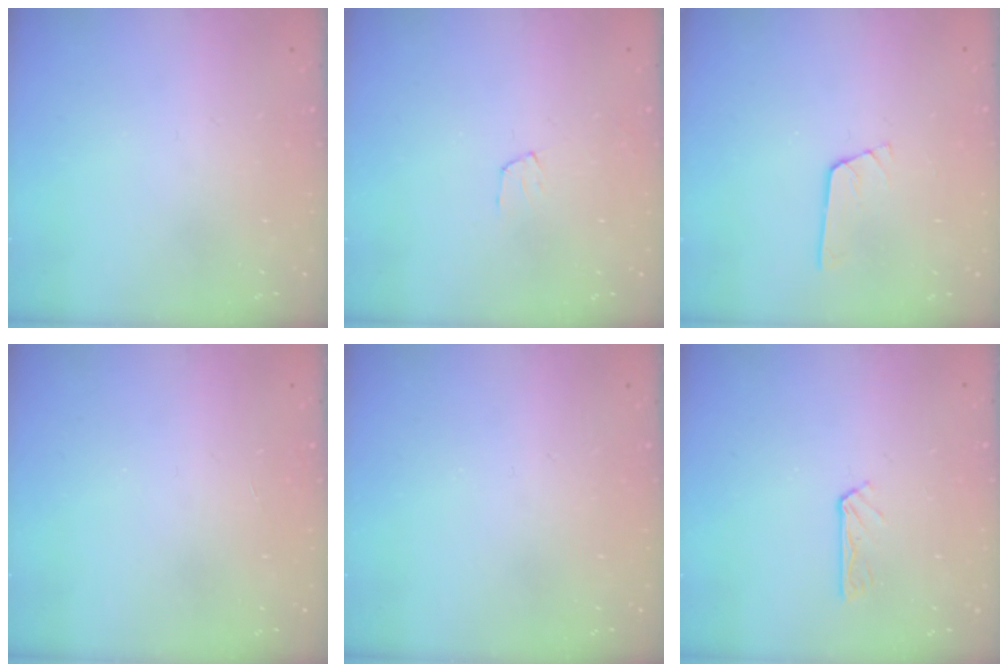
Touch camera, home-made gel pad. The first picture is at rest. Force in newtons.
{"total": 4.3, "press": 4.3, "slide": 0.3}
{"total": 2.4, "press": 2.4, "slide": 0.2}
{"total": 0.0}
{"total": 0.0}
{"total": 2.9, "press": 2.9, "slide": 0.3}